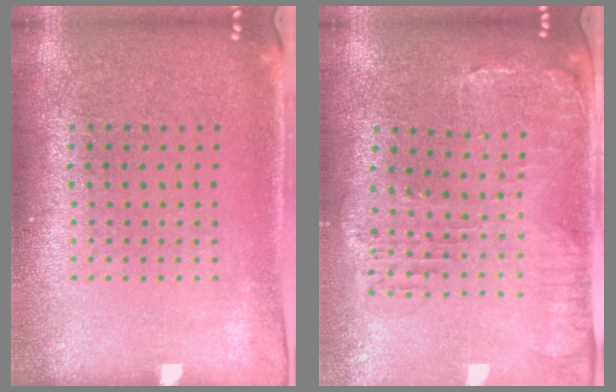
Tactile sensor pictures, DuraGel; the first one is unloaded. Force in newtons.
{"total": 1.4, "press": 1.4, "slide": 0.4}